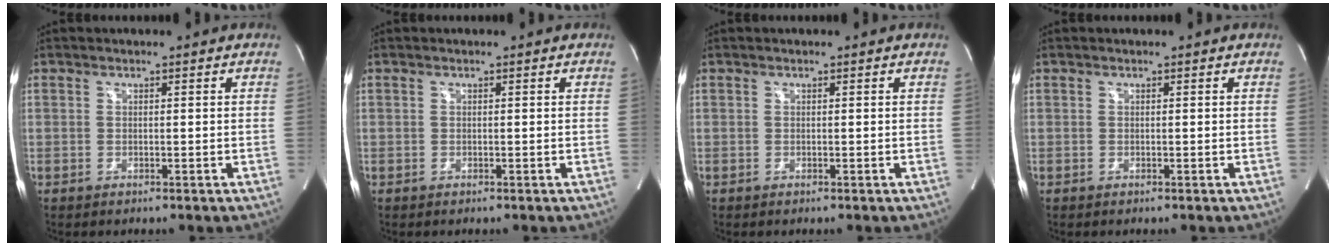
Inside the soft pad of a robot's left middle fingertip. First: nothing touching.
{"total": 0.0}
{"total": 0.0}
{"total": 0.0}